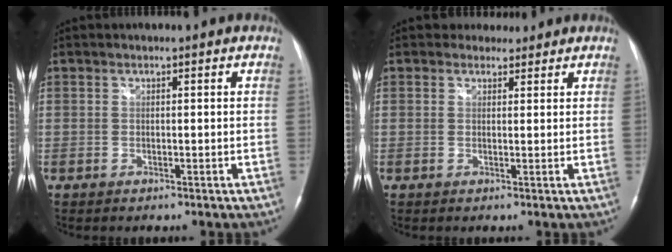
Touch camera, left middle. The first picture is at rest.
{"total": 2.5, "force": [2.2, 1.1, -0.1], "torque": [0.006, 0.006, 0.032]}